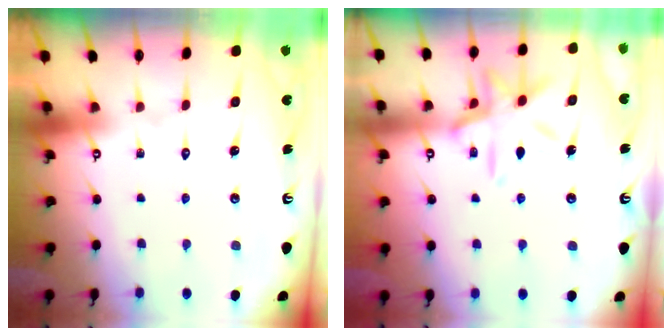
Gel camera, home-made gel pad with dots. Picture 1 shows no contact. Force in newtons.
{"total": 13.1, "press": 13.1, "slide": 0.9}